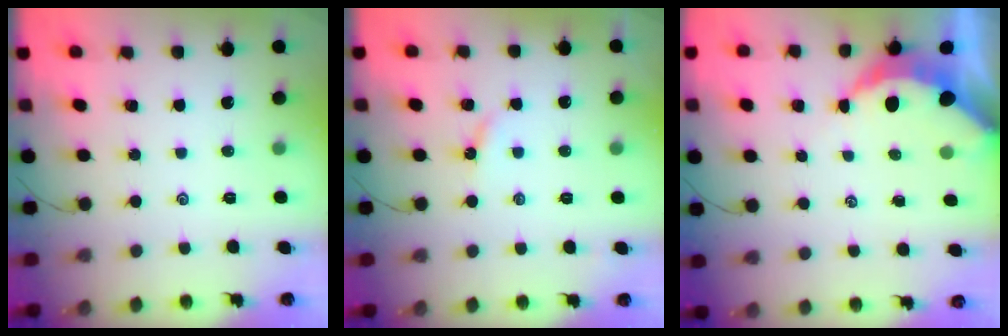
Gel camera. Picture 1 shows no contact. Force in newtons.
{"total": 2.9, "press": 2.9, "slide": 0.3}
{"total": 5.4, "press": 5.3, "slide": 0.8}